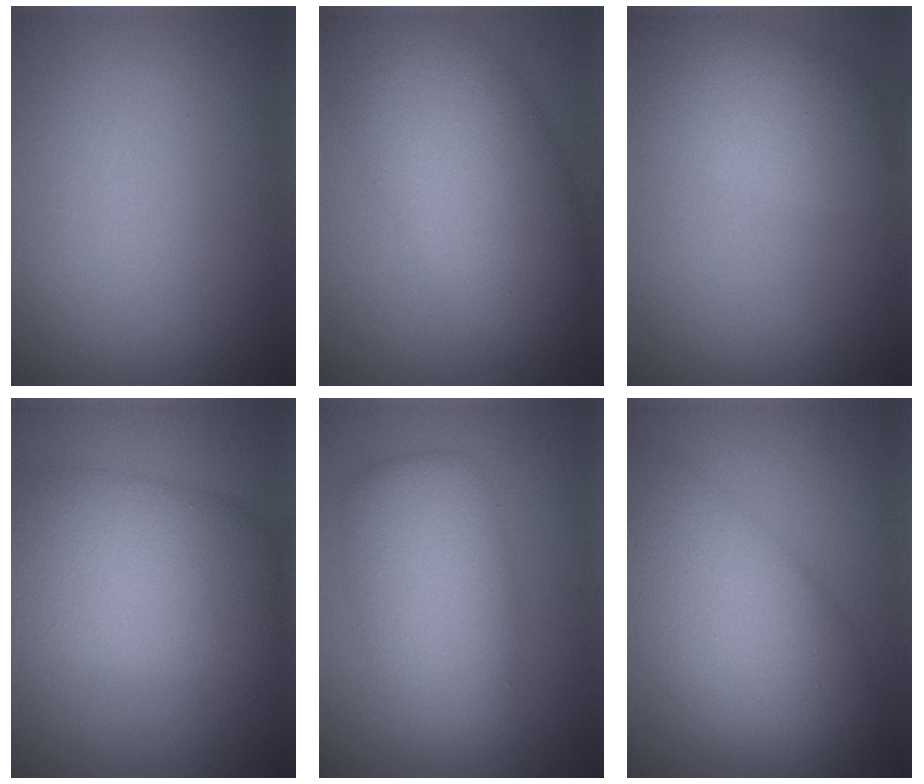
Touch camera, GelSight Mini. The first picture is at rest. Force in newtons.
{"total": 10.0, "press": 10.0, "slide": 0.2}
{"total": 4.5, "press": 4.5, "slide": 0.1}
{"total": 9.4, "press": 9.4, "slide": 0.6}
{"total": 6.0, "press": 6.0, "slide": 0.1}
{"total": 10.6, "press": 10.6, "slide": 0.5}